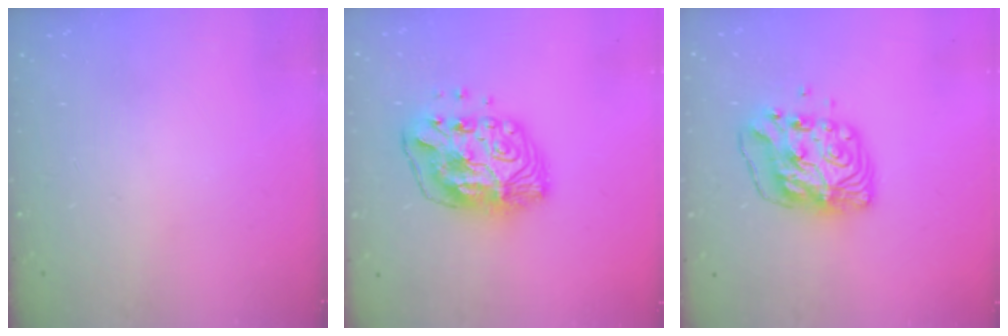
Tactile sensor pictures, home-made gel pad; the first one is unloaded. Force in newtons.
{"total": 13.7, "press": 13.7, "slide": 1.0}
{"total": 10.5, "press": 10.4, "slide": 1.7}